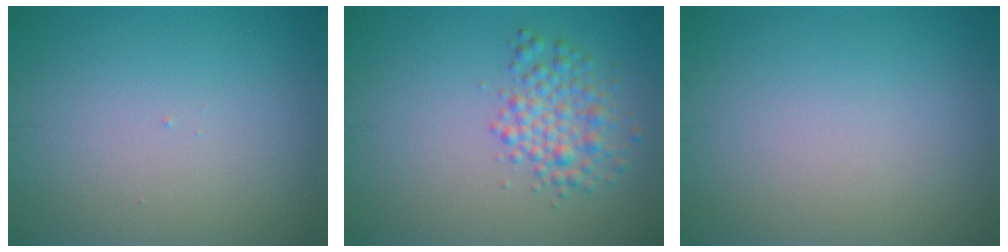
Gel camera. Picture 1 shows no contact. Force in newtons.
{"total": 3.2, "press": 3.2, "slide": 0.0}
{"total": 0.0}